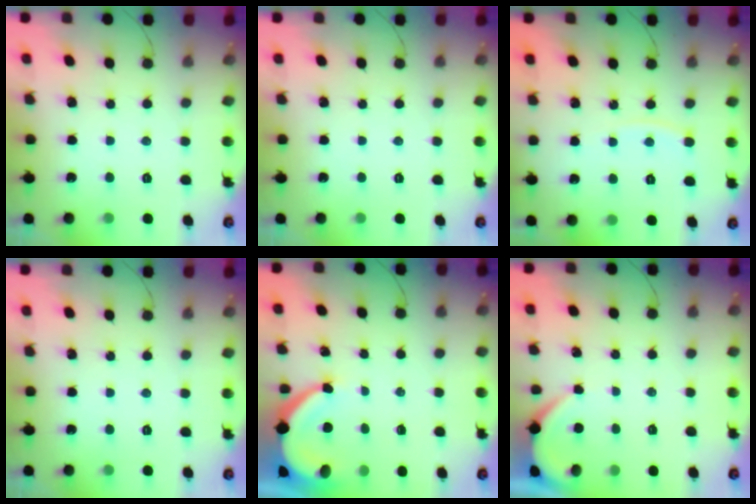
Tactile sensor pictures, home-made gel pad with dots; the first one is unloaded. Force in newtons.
{"total": 0.0}
{"total": 6.0, "press": 6.0, "slide": 0.6}
{"total": 0.0}
{"total": 7.4, "press": 7.3, "slide": 1.0}
{"total": 2.7, "press": 2.7, "slide": 0.3}